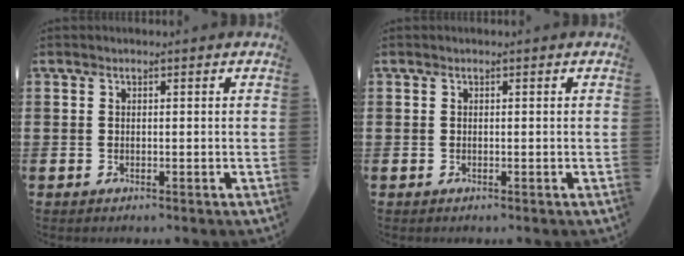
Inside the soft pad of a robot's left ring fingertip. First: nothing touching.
{"total": 0.0}